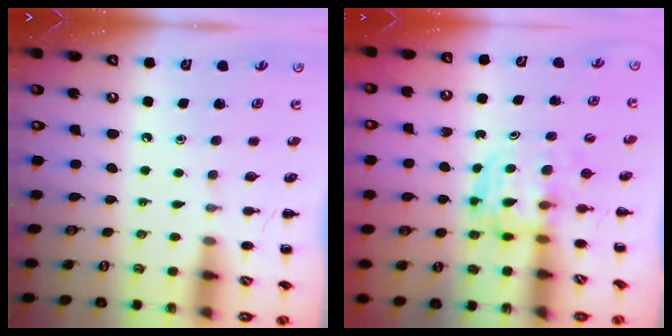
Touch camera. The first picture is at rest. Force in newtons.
{"total": 3.6, "press": 3.6, "slide": 0.2}